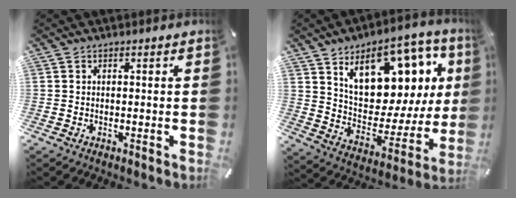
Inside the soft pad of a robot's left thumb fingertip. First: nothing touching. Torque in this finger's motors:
{"motor_torque": [2.51, 2.51, 1.44, -1.33, 0.26]}